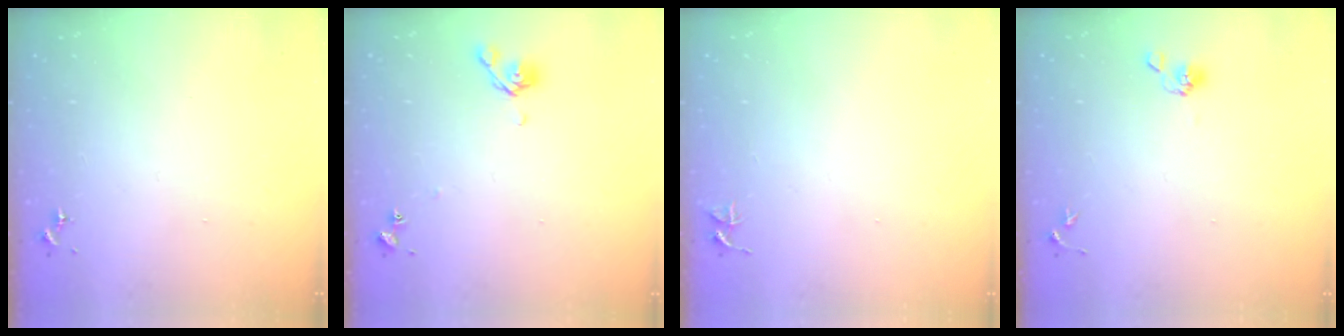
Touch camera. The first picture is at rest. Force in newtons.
{"total": 7.1, "press": 7.0, "slide": 0.8}
{"total": 3.7, "press": 3.7, "slide": 0.3}
{"total": 5.0, "press": 4.7, "slide": 1.7}